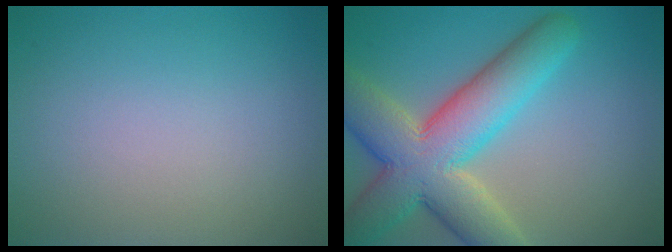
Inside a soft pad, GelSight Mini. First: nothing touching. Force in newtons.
{"total": 10.5, "press": 10.5, "slide": 0.6}